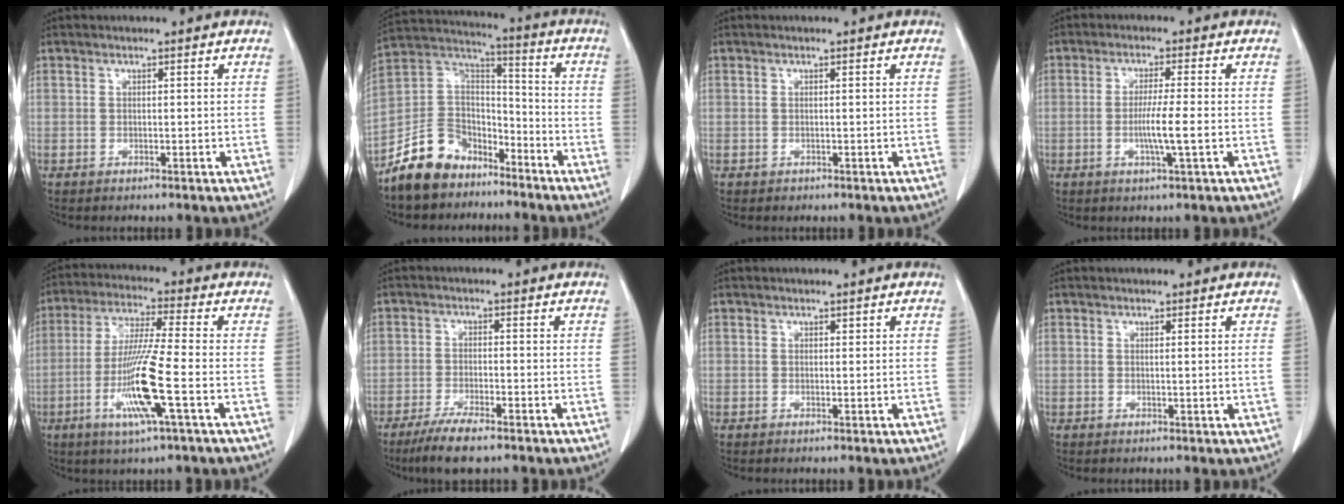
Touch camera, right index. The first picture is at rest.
{"total": 11.7, "force": [-8.5, 7.4, 3.3], "torque": [-0.082, 0.044, -0.159]}
{"total": 0.0}
{"total": 5.0, "force": [-0.9, -0.6, 4.9], "torque": [-0.089, -0.008, -0.017]}
{"total": 11.7, "force": [-3.6, -0.4, 11.1], "torque": [-0.223, -0.015, -0.071]}
{"total": 6.4, "force": [-4.6, 0.9, 4.3], "torque": [-0.079, -0.014, -0.078]}
{"total": 0.0}
{"total": 0.9, "force": [0.4, -0.3, 0.8], "torque": [-0.017, -0.004, 0.005]}